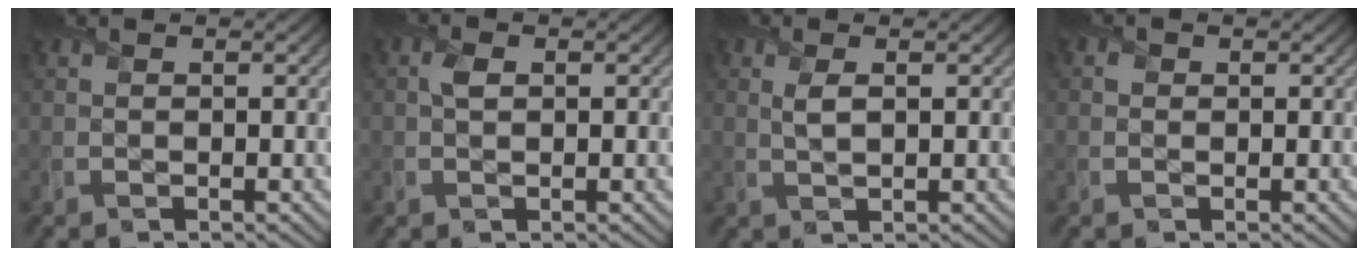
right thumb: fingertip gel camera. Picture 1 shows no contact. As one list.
[{"total": 1.4, "force": [0.4, 0.9, 1.1], "torque": [-0.024, 0.003, 0.003]}, {"total": 2.0, "force": [0.7, 0.7, 1.8], "torque": [-0.045, 0.001, 0.014]}, {"total": 0.6, "force": [0.1, 0.6, 0.1], "torque": [0.000, -0.001, -0.004]}]